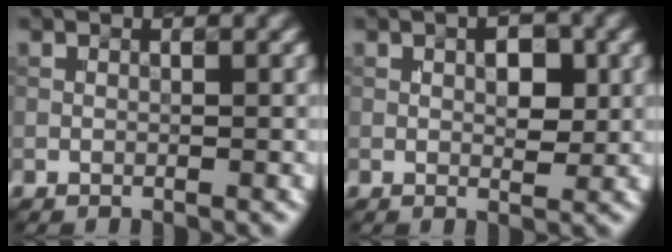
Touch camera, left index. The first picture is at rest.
{"total": 2.9, "force": [0.5, 1.4, 2.4], "torque": [-0.029, -0.001, 0.007]}